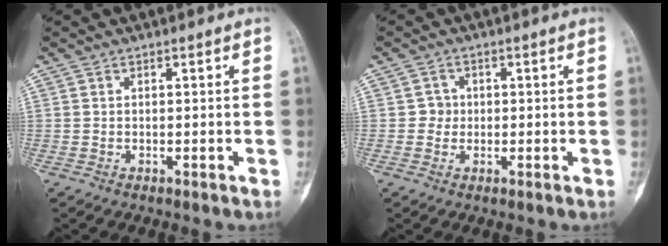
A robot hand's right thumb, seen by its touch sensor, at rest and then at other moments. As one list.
[{"total": 2.2, "force": [0.0, 2.2, 0.4], "torque": [0.009, 0.008, -0.007]}]